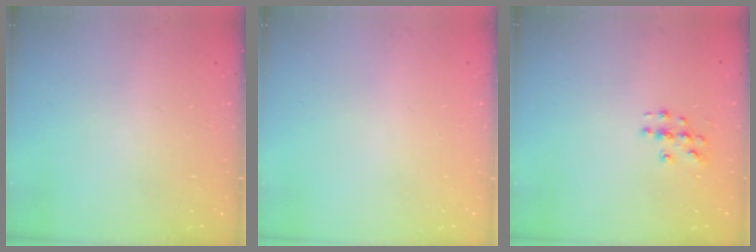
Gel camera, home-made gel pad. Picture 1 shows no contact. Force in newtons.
{"total": 0.0}
{"total": 3.7, "press": 3.7, "slide": 0.1}